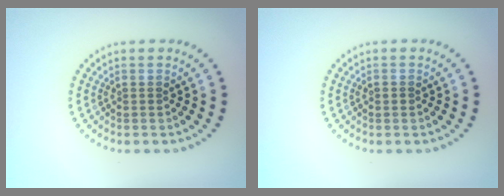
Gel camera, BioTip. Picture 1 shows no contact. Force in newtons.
{"total": 0.8, "press": 0.8, "slide": 0.2}